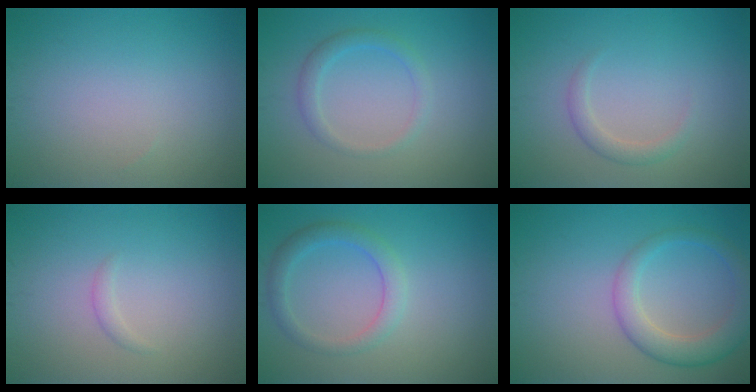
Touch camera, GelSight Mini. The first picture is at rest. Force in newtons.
{"total": 1.9, "press": 1.9, "slide": 0.1}
{"total": 1.6, "press": 1.6, "slide": 0.1}
{"total": 0.7, "press": 0.7, "slide": 0.0}
{"total": 2.7, "press": 2.6, "slide": 0.2}
{"total": 4.0, "press": 4.0, "slide": 0.2}